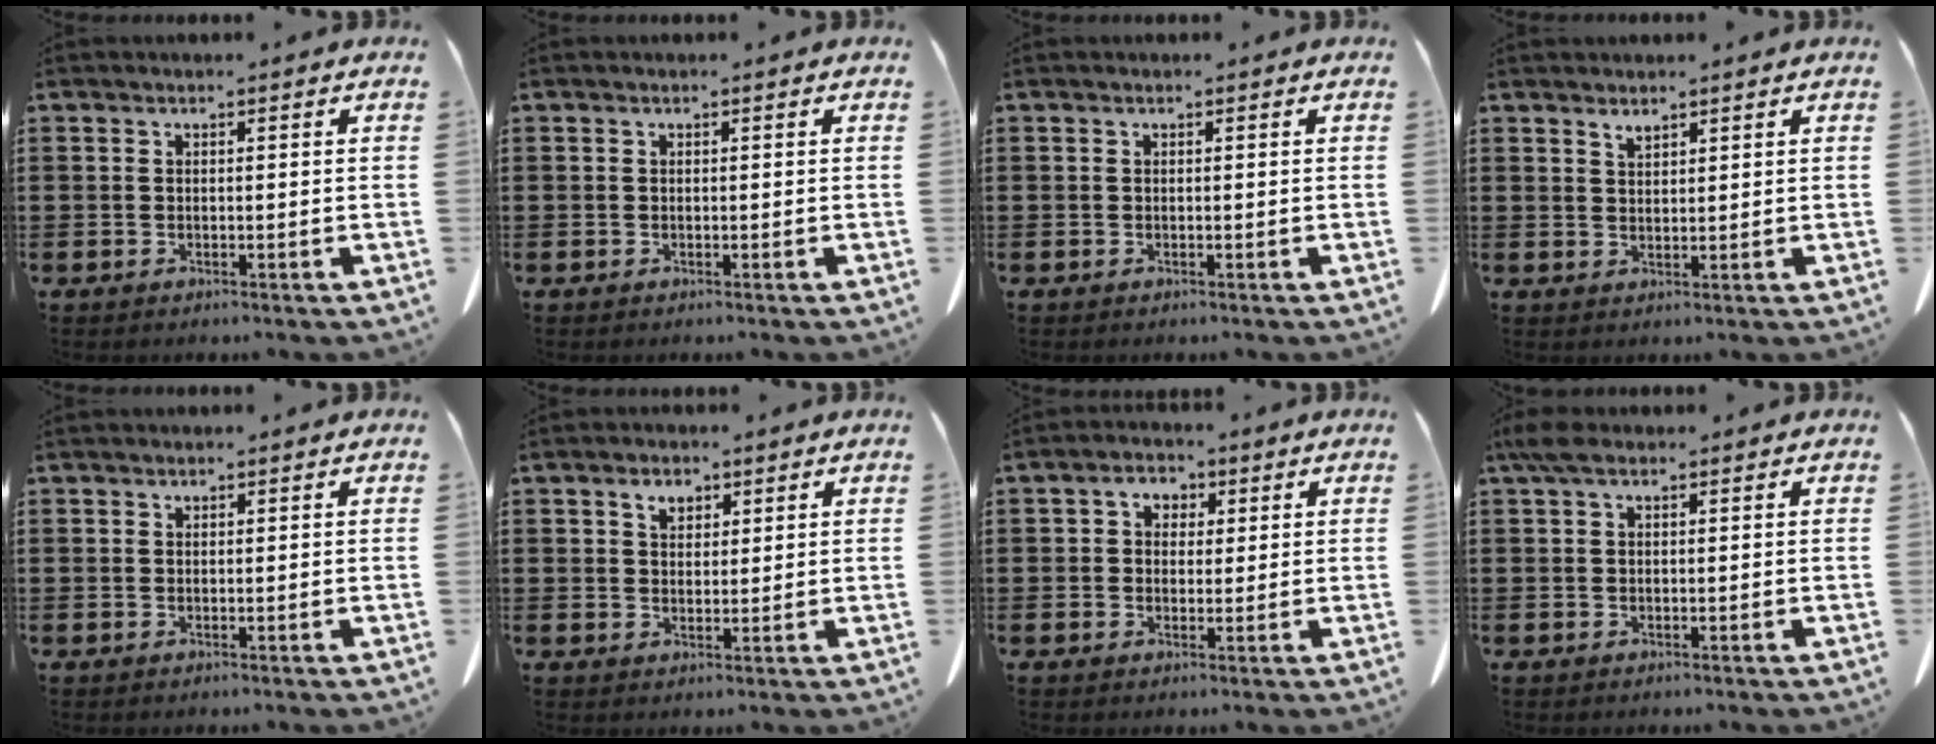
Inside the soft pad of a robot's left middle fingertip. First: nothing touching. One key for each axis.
{"total": 0.0}
{"total": 0.0}
{"total": 1.6, "fx": 1.5, "fy": 0.3, "fz": 0.5, "tx": -0.013, "ty": -0.002, "tz": 0.029}
{"total": 0.5, "fx": 0.5, "fy": 0.1, "fz": 0.1, "tx": -0.004, "ty": -0.002, "tz": 0.011}
{"total": 2.8, "fx": 1.8, "fy": 1.6, "fz": 1.3, "tx": -0.024, "ty": 0.002, "tz": 0.032}
{"total": 2.7, "fx": 0.7, "fy": 2.3, "fz": 1.2, "tx": -0.033, "ty": 0.011, "tz": 0.009}
{"total": 2.5, "fx": 1.1, "fy": 1.2, "fz": 1.9, "tx": -0.042, "ty": 0.006, "tz": 0.021}